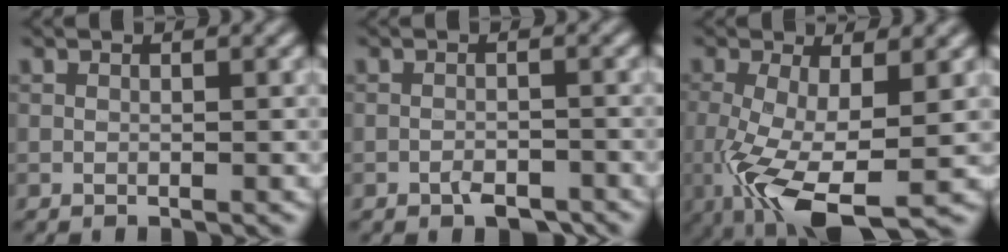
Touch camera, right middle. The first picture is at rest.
{"total": 1.7, "force": [-1.5, 0.4, 0.7], "torque": [-0.021, 0.013, -0.016]}
{"total": 8.1, "force": [-2.9, 2.5, 7.1], "torque": [-0.158, -0.013, -0.036]}